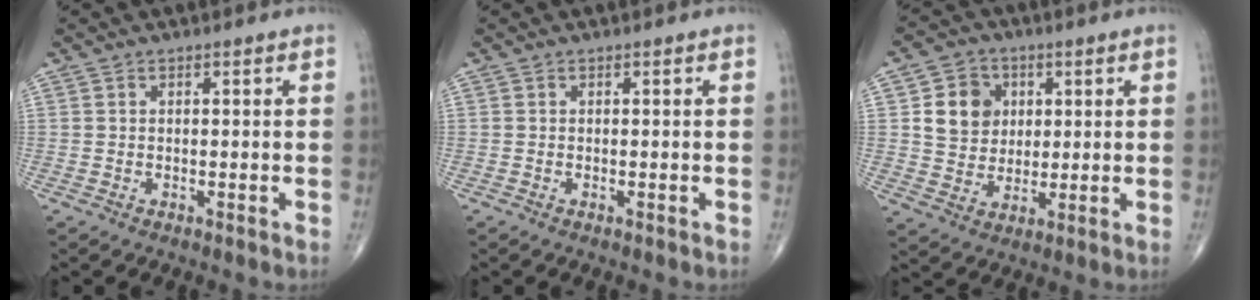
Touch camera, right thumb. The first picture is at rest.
{"total": 0.0}
{"total": 9.1, "force": [2.2, 7.8, 4.1], "torque": [-0.033, -0.008, 0.041]}